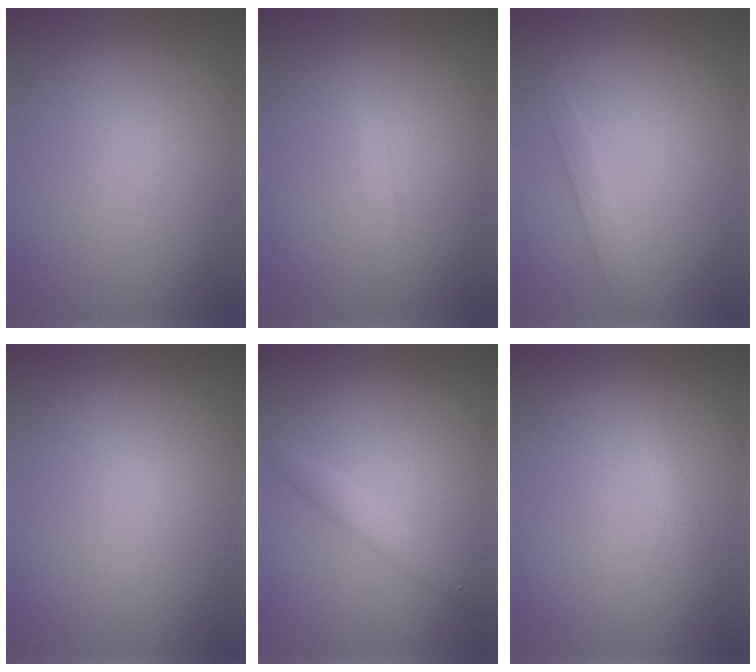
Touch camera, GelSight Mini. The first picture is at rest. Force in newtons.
{"total": 0.8, "press": 0.8, "slide": 0.0}
{"total": 1.5, "press": 1.5, "slide": 0.1}
{"total": 0.0}
{"total": 1.9, "press": 1.9, "slide": 0.1}
{"total": 0.9, "press": 0.9, "slide": 0.0}